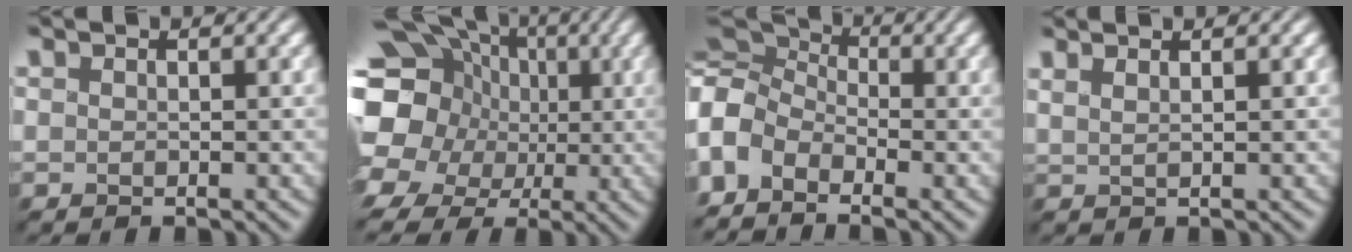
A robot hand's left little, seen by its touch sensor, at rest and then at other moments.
{"total": 17.8, "force": [1.1, 16.0, 7.8], "torque": [-0.182, 0.018, -0.021]}
{"total": 7.3, "force": [-1.8, 5.2, 4.7], "torque": [-0.107, 0.011, -0.054]}
{"total": 2.7, "force": [1.6, 1.0, 1.9], "torque": [-0.006, 0.017, -0.006]}